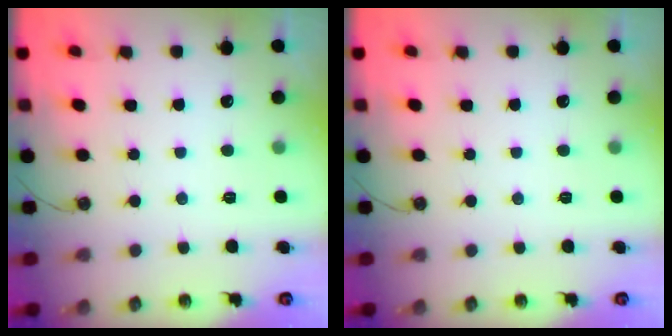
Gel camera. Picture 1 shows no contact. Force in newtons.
{"total": 0.0}